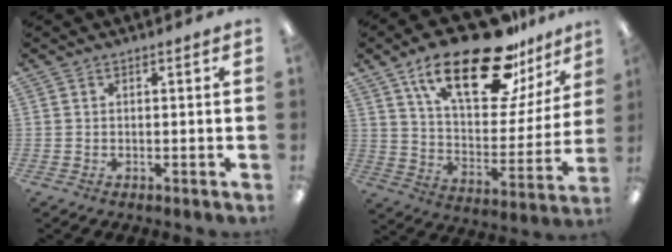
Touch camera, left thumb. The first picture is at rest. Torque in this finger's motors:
{"motor_torque": [0.92, 0.92, 1.35, -1.42, 0.34]}